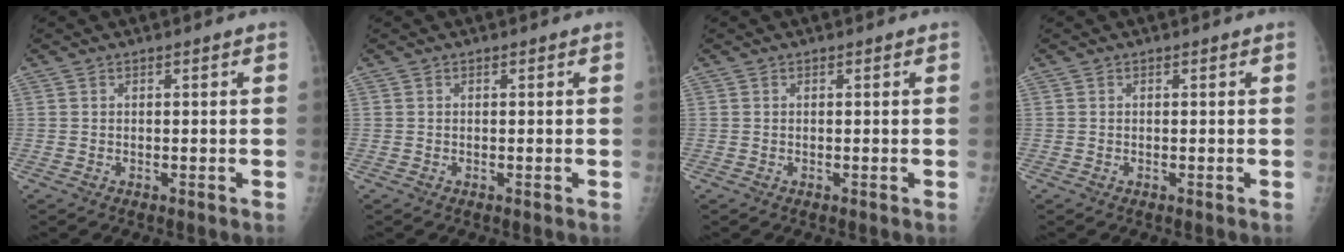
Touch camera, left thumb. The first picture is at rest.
{"total": 0.0}
{"total": 0.0}
{"total": 0.0}